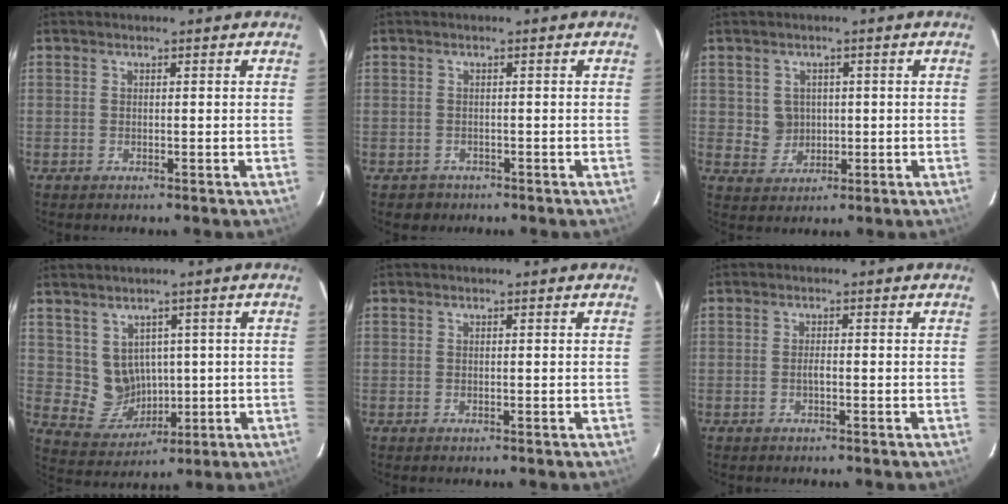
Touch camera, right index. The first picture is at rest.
{"total": 2.1, "force": [-1.1, 1.8, 0.0], "torque": [-0.004, 0.004, -0.013]}
{"total": 4.0, "force": [0.5, 4.0, 0.7], "torque": [-0.015, 0.011, 0.018]}
{"total": 7.0, "force": [1.4, 6.5, 2.2], "torque": [-0.052, 0.002, 0.051]}
{"total": 0.0}
{"total": 1.0, "force": [-0.5, 0.2, 0.8], "torque": [-0.017, 0.004, -0.010]}